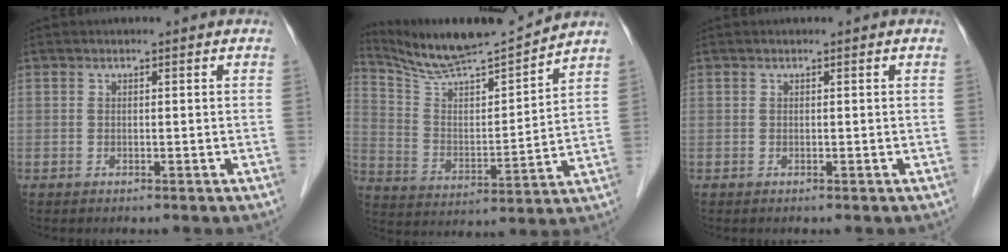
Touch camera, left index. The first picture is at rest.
{"total": 13.3, "force": [12.8, -0.8, 3.7], "torque": [-0.078, -0.009, 0.232]}
{"total": 0.0}